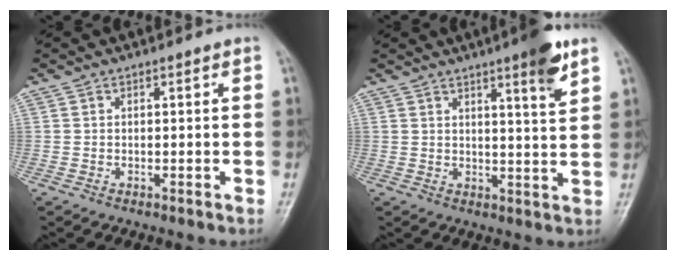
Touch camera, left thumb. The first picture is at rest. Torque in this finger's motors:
{"motor_torque": [1.39, 0.97, 1.09, -0.76, 0.02]}